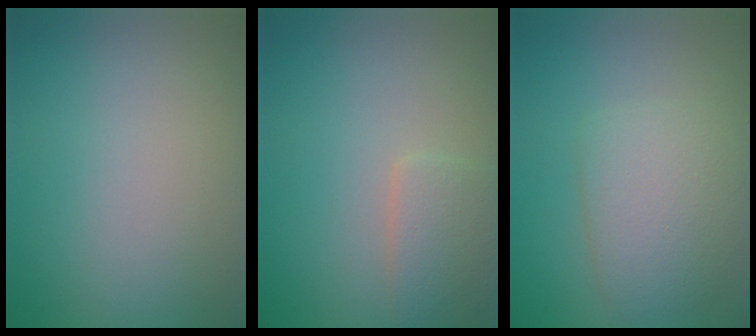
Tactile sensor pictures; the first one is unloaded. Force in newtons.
{"total": 2.3, "press": 2.3, "slide": 0.1}
{"total": 3.8, "press": 3.8, "slide": 0.2}